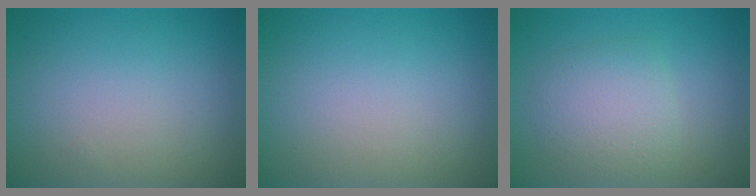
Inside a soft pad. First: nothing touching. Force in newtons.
{"total": 0.0}
{"total": 3.5, "press": 3.5, "slide": 0.1}